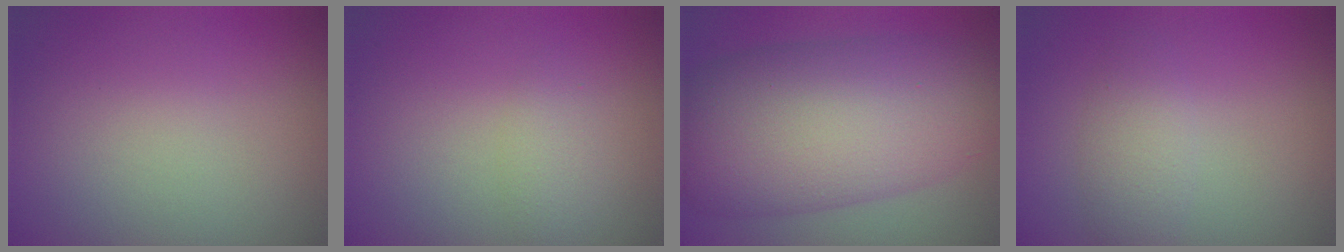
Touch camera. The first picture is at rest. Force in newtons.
{"total": 1.6, "press": 1.5, "slide": 0.2}
{"total": 13.0, "press": 13.0, "slide": 0.4}
{"total": 2.5, "press": 2.5, "slide": 0.2}